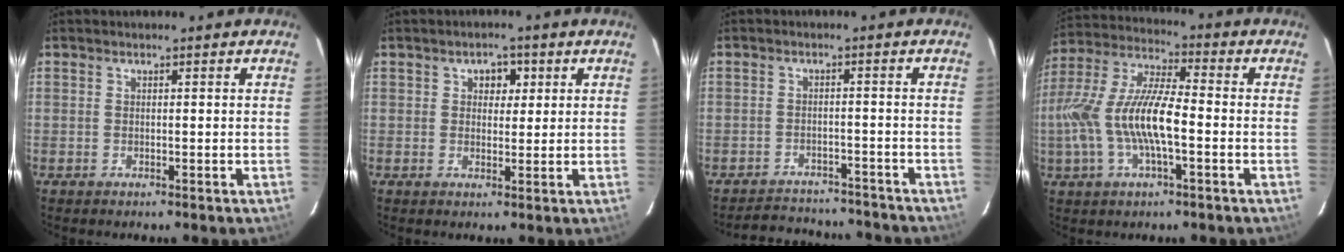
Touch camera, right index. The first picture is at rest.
{"total": 3.1, "force": [1.1, 2.6, 1.4], "torque": [-0.014, 0.010, 0.017]}
{"total": 14.0, "force": [-12.7, 4.4, 3.8], "torque": [-0.083, 0.018, -0.157]}
{"total": 15.4, "force": [-3.4, 4.7, 14.3], "torque": [-0.293, 0.000, -0.063]}